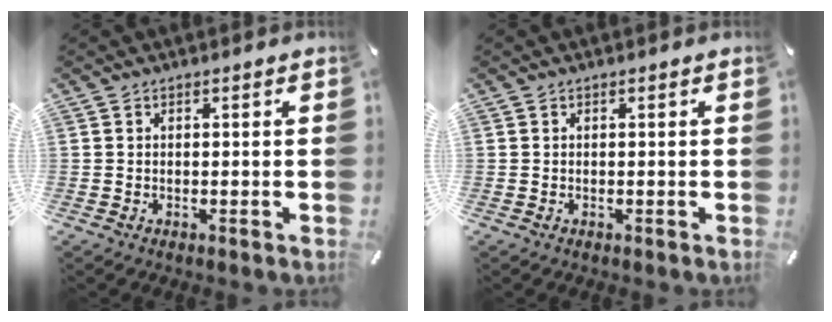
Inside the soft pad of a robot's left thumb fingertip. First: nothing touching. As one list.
[{"total": 0.0}]